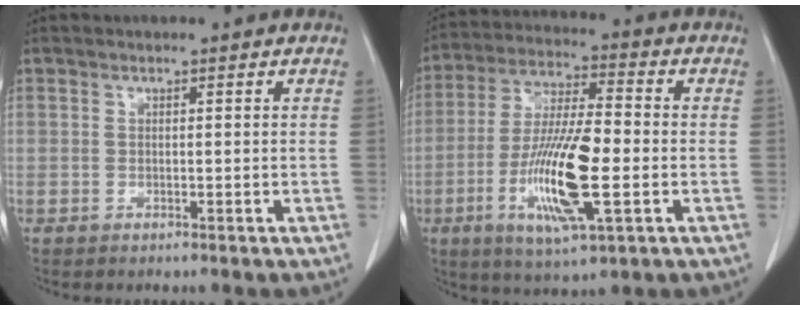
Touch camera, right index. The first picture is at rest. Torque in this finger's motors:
{"motor_torque": [1.97, -0.17, 0.48, 0.21]}